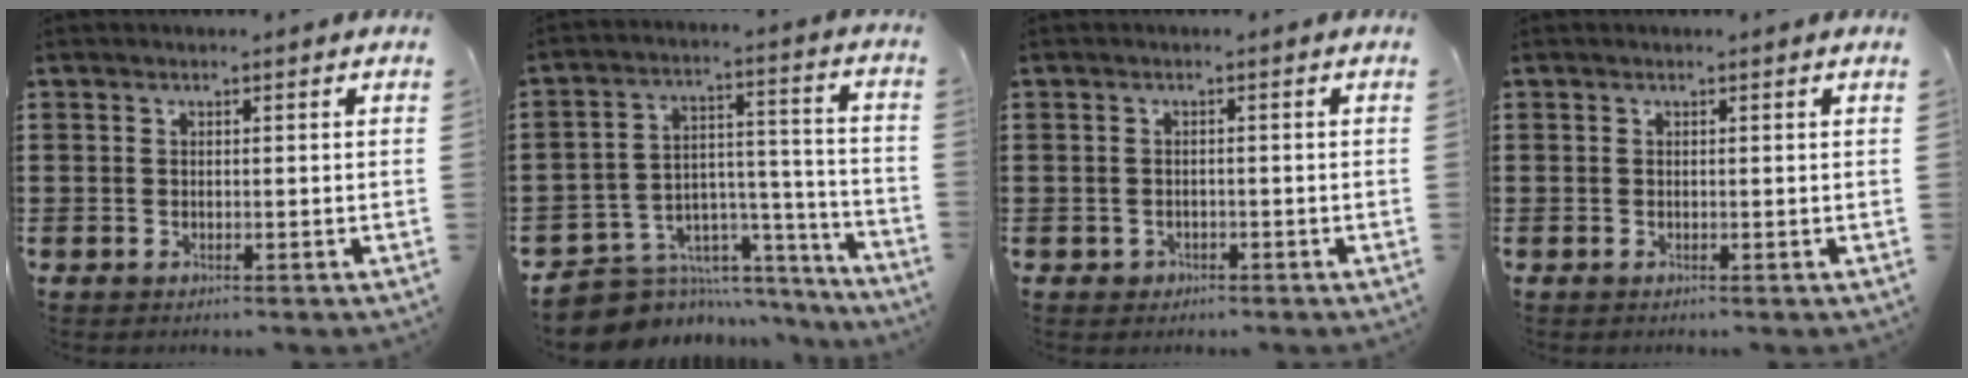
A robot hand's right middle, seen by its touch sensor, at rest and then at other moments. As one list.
[{"total": 7.2, "force": [-6.0, 3.9, 0.8], "torque": [-0.020, 0.006, -0.109]}, {"total": 1.1, "force": [-0.7, 0.8, 0.1], "torque": [-0.005, 0.002, -0.017]}, {"total": 0.0}]